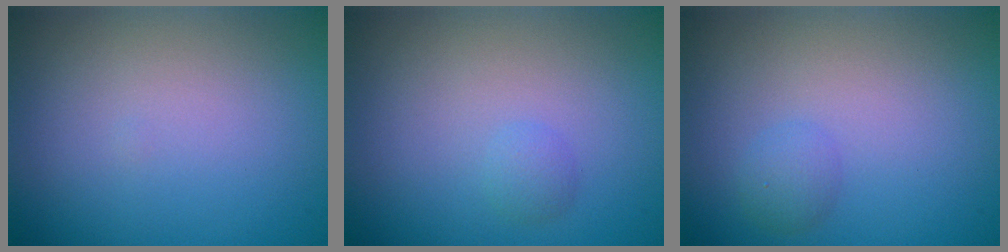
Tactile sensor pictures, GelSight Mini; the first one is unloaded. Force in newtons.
{"total": 0.9, "press": 0.8, "slide": 0.0}
{"total": 1.2, "press": 1.2, "slide": 0.1}